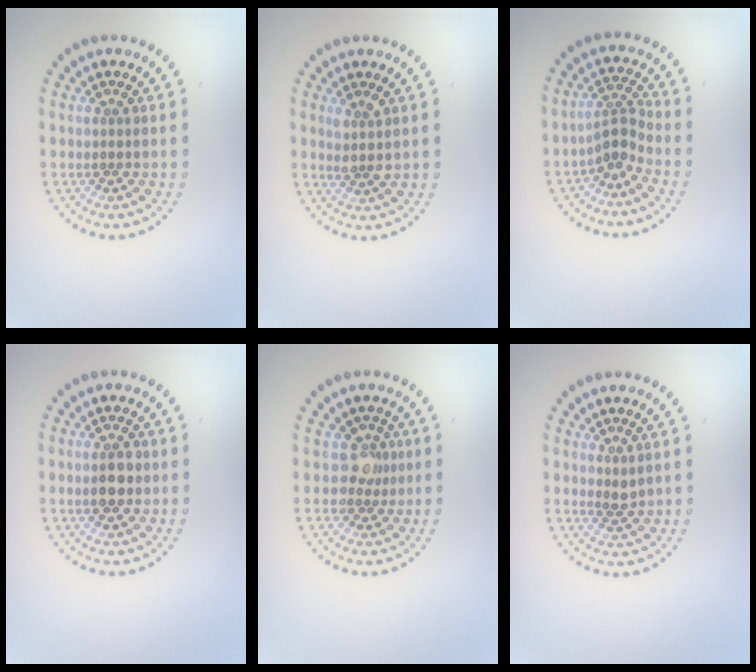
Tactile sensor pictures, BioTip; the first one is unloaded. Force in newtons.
{"total": 1.7, "press": 1.5, "slide": 0.7}
{"total": 2.5, "press": 1.7, "slide": 1.8}
{"total": 2.9, "press": 2.9, "slide": 0.1}
{"total": 2.0, "press": 1.6, "slide": 1.3}
{"total": 1.2, "press": 1.0, "slide": 0.6}